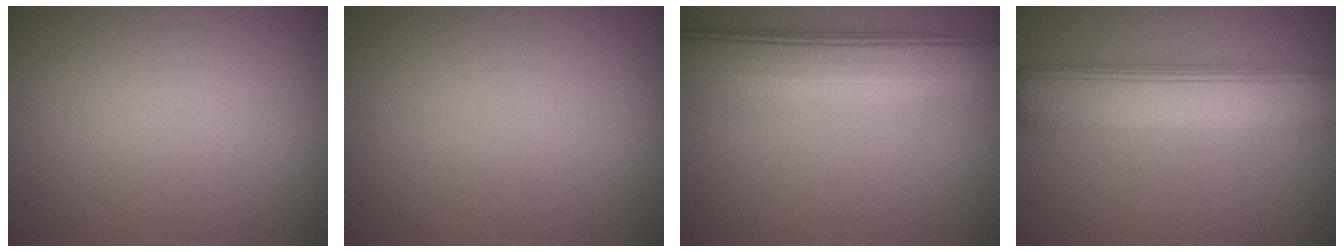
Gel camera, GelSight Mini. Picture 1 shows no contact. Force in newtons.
{"total": 0.0}
{"total": 6.3, "press": 6.3, "slide": 0.4}
{"total": 7.8, "press": 7.8, "slide": 0.1}